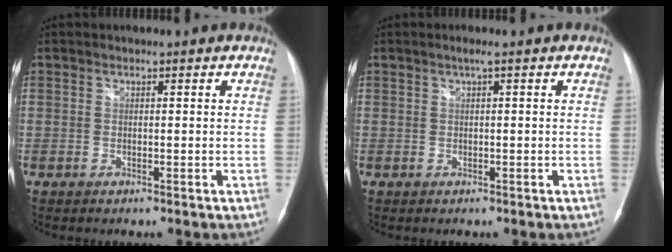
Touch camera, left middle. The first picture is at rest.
{"total": 0.9, "force": [0.4, -0.1, 0.8], "torque": [-0.017, 0.004, 0.006]}